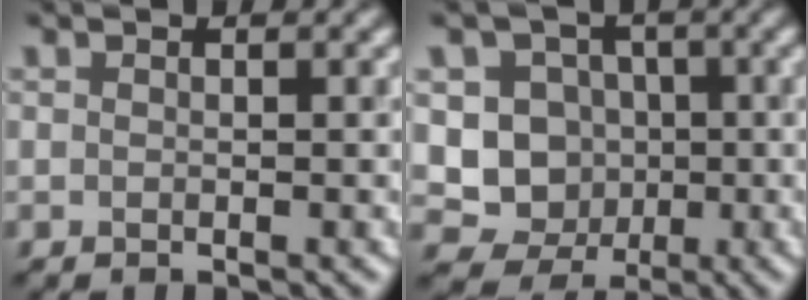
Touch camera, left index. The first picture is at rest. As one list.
[{"total": 5.8, "force": [0.0, 5.5, 2.0], "torque": [-0.009, 0.003, -0.022]}]